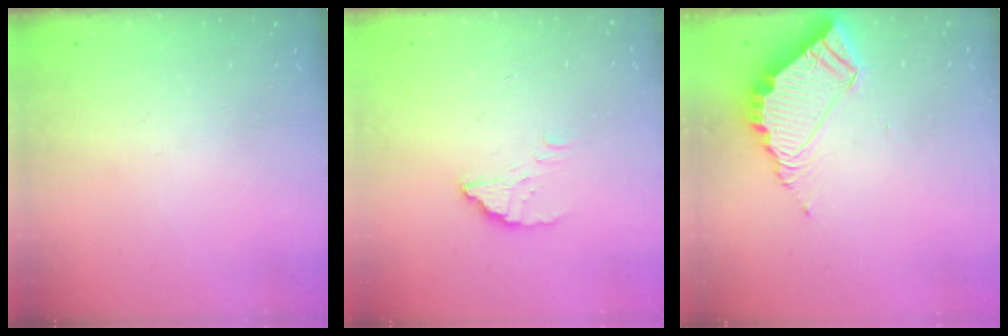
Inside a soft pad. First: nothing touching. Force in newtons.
{"total": 2.6, "press": 2.5, "slide": 0.3}
{"total": 5.9, "press": 5.9, "slide": 0.3}